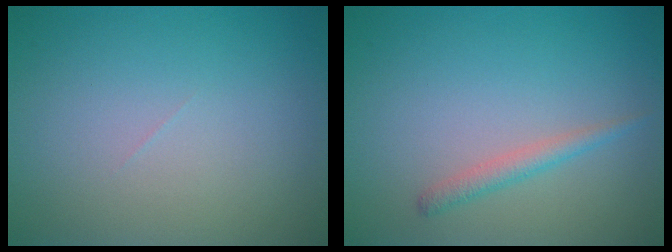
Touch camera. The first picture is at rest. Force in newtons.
{"total": 1.5, "press": 1.5, "slide": 0.1}